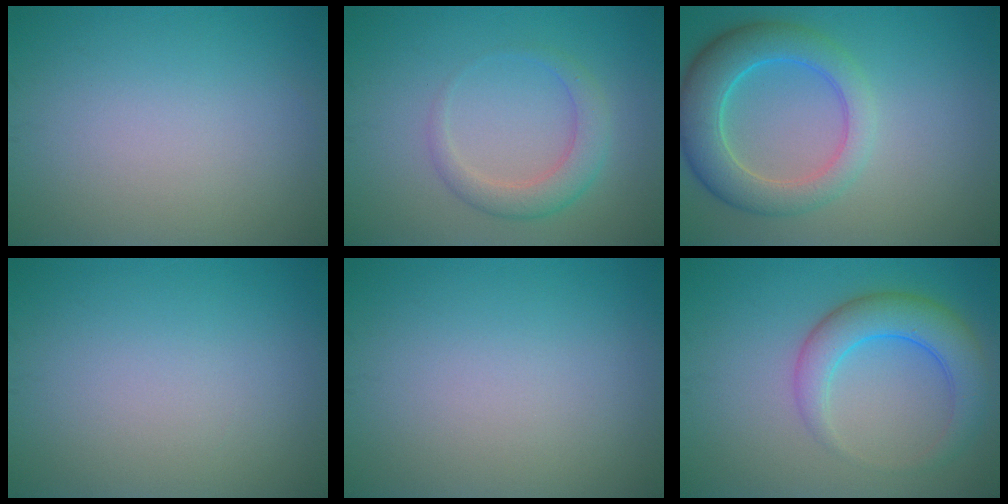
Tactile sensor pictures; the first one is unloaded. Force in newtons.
{"total": 3.0, "press": 3.0, "slide": 0.1}
{"total": 6.2, "press": 6.2, "slide": 0.3}
{"total": 0.0}
{"total": 0.0}
{"total": 5.1, "press": 5.1, "slide": 0.2}